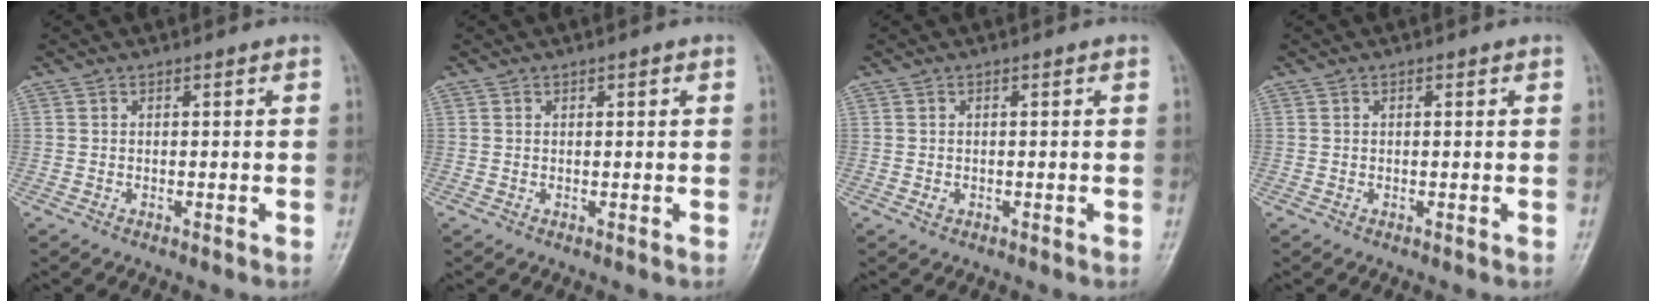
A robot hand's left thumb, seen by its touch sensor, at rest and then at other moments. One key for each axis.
{"total": 0.8, "fx": 0.3, "fy": 0.4, "fz": 0.6, "tx": -0.005, "ty": 0.002, "tz": 0.004}
{"total": 0.9, "fx": -0.2, "fy": 0.7, "fz": 0.5, "tx": -0.004, "ty": 0.001, "tz": -0.003}
{"total": 0.6, "fx": 0.2, "fy": 0.3, "fz": 0.5, "tx": -0.008, "ty": 0.001, "tz": 0.002}